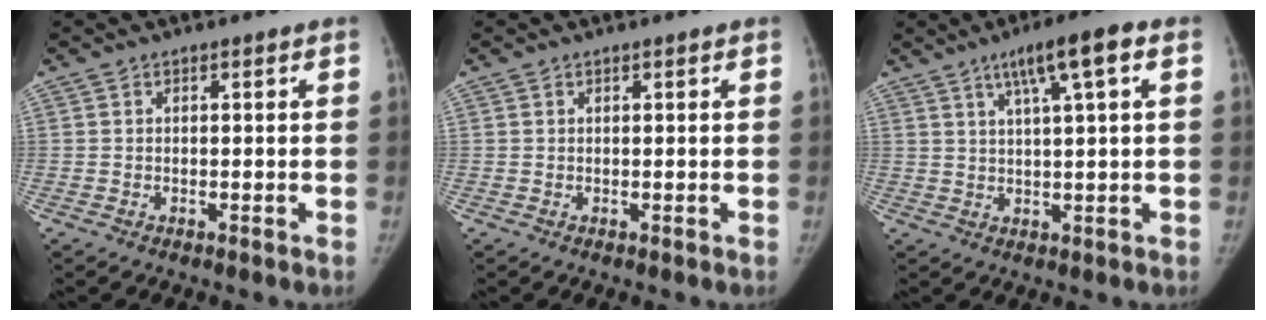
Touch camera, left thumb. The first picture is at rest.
{"total": 0.0}
{"total": 8.3, "force": [3.8, 0.9, 7.4], "torque": [-0.125, 0.003, 0.060]}